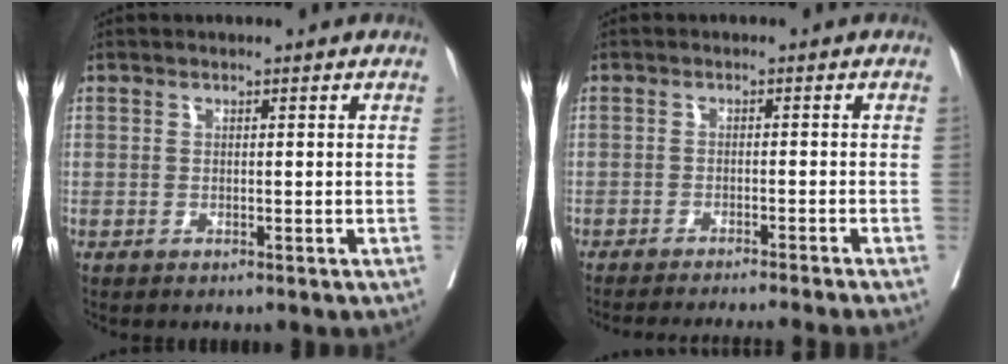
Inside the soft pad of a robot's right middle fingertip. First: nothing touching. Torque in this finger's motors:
{"motor_torque": [0.99, -1.15, 0.17, 0.05]}